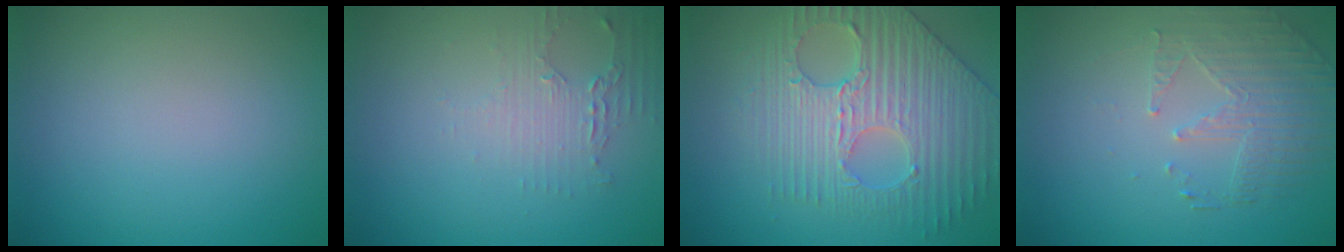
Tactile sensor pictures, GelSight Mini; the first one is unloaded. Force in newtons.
{"total": 1.8, "press": 1.8, "slide": 0.4}
{"total": 6.1, "press": 5.3, "slide": 2.9}
{"total": 2.2, "press": 1.8, "slide": 1.2}